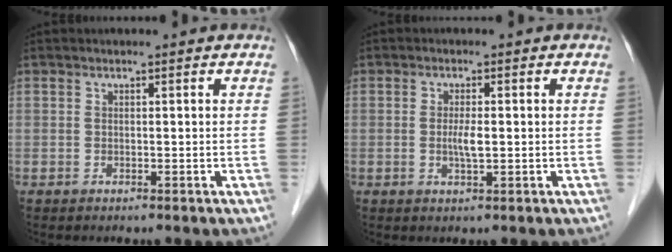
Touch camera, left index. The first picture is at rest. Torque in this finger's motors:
{"motor_torque": [0.53, 0.35, 0.05, 0.02]}